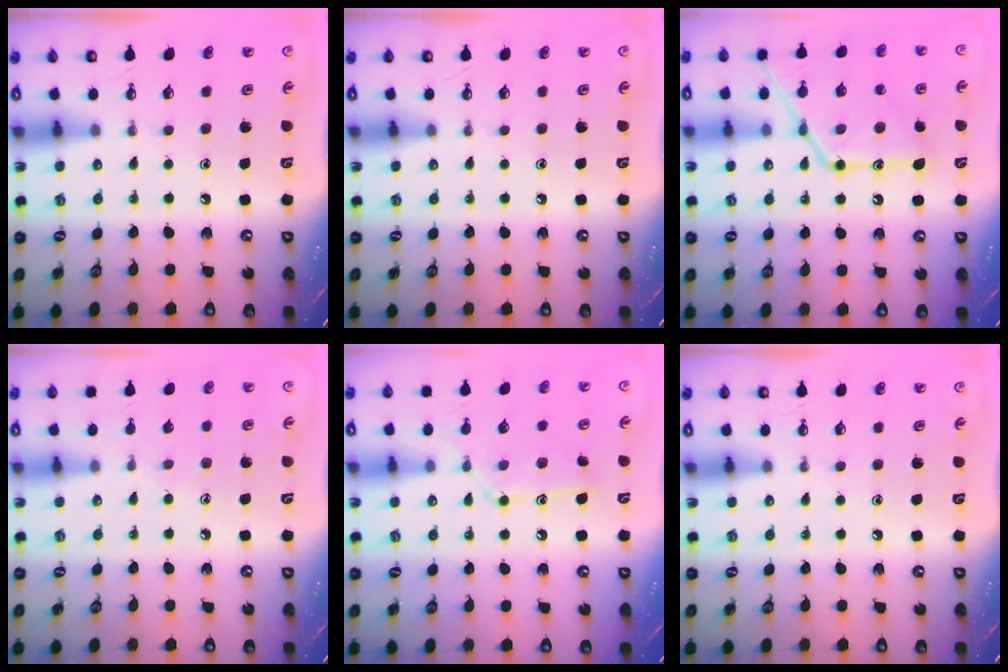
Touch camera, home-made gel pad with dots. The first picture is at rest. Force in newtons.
{"total": 0.0}
{"total": 17.5, "press": 17.5, "slide": 1.5}
{"total": 5.7, "press": 5.7, "slide": 0.5}
{"total": 12.0, "press": 12.0, "slide": 0.7}
{"total": 0.0}